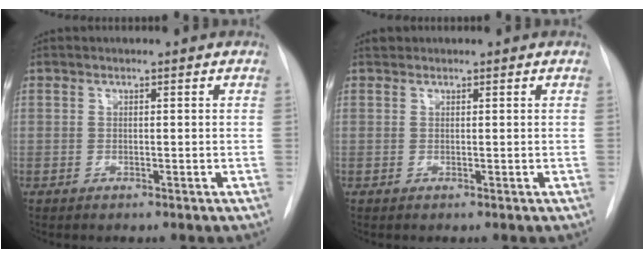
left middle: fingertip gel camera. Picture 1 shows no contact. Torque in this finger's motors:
{"motor_torque": [0.04, -0.05, -0.05, -0.01]}